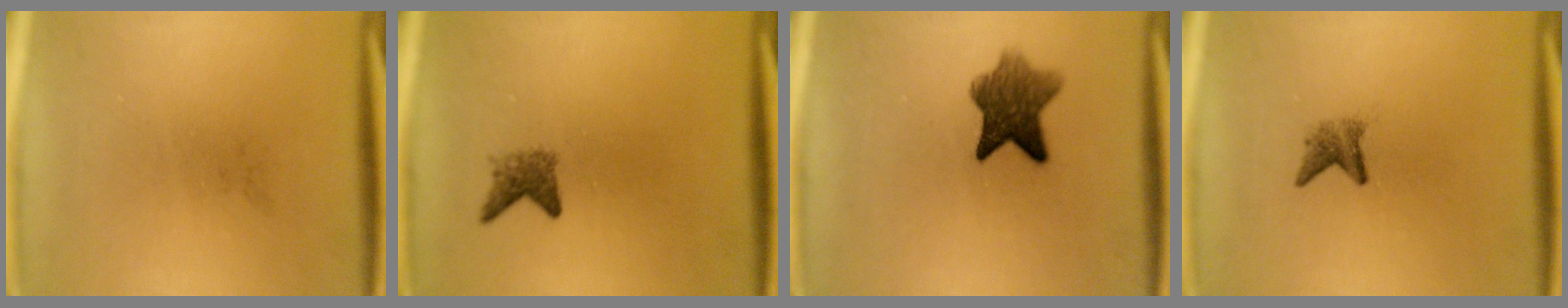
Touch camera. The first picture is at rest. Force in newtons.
{"total": 2.2}
{"total": 7.2}
{"total": 2.0}